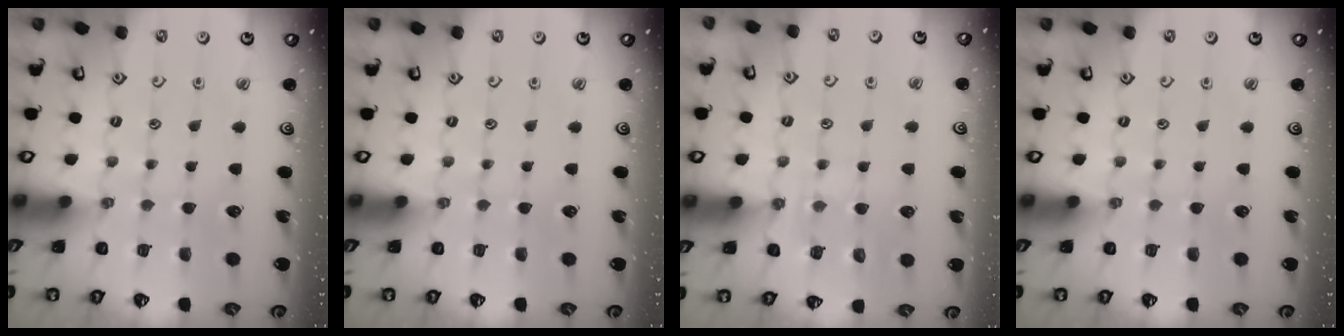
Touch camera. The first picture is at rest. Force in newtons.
{"total": 0.0}
{"total": 7.1, "press": 7.1, "slide": 0.8}
{"total": 0.0}